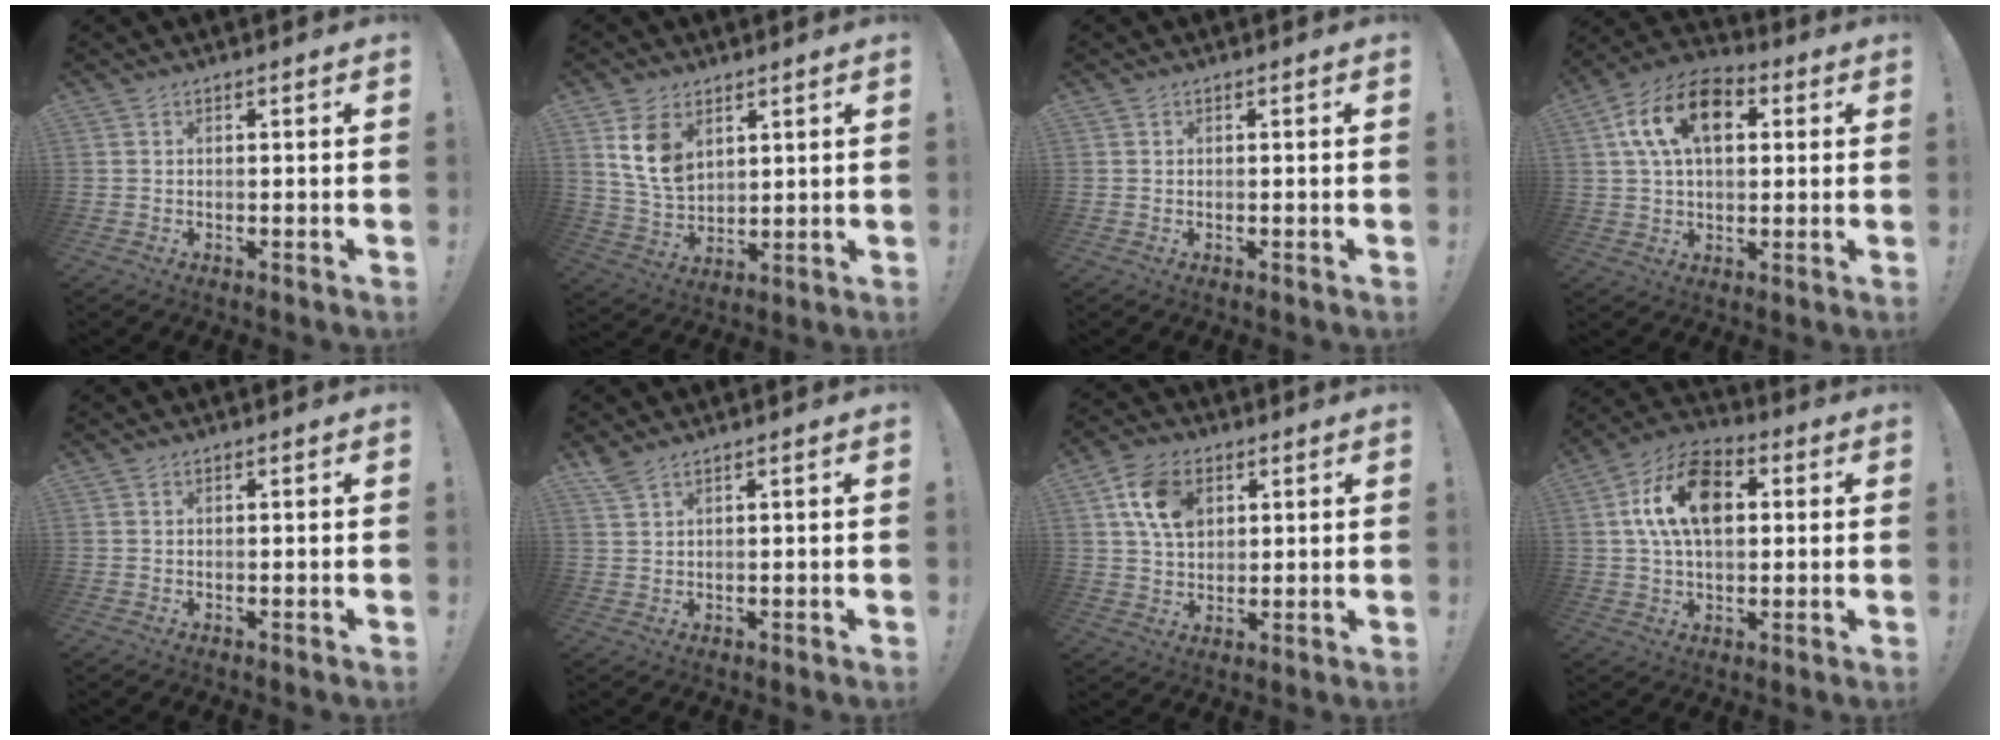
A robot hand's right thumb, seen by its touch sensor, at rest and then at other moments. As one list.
[{"total": 10.3, "force": [4.9, 7.0, 5.8], "torque": [-0.113, -0.023, 0.095]}, {"total": 0.0}, {"total": 16.3, "force": [5.4, 10.1, 11.6], "torque": [-0.193, 0.002, 0.096]}, {"total": 0.0}, {"total": 2.9, "force": [2.2, 0.8, 1.6], "torque": [-0.038, -0.009, 0.044]}, {"total": 11.9, "force": [4.4, 8.4, 7.2], "torque": [-0.128, 0.004, 0.085]}, {"total": 16.5, "force": [3.8, 10.4, 12.3], "torque": [-0.196, 0.010, 0.071]}]